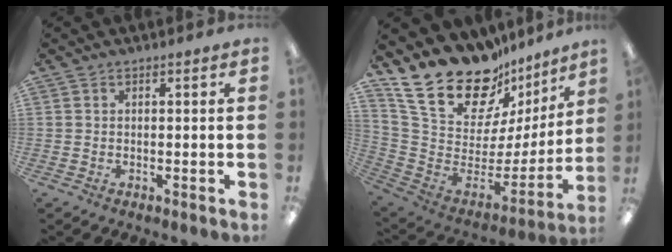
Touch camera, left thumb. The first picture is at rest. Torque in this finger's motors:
{"motor_torque": [0.69, 0.14, 0.85, -1.92, 0.08]}